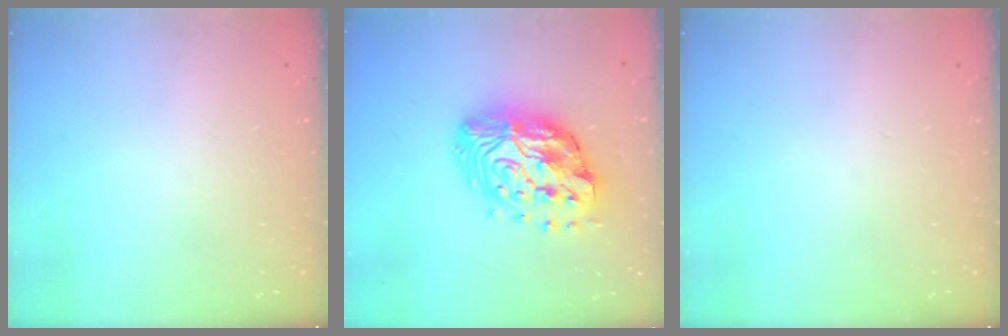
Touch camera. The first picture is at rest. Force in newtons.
{"total": 18.2, "press": 18.1, "slide": 1.3}
{"total": 0.0}